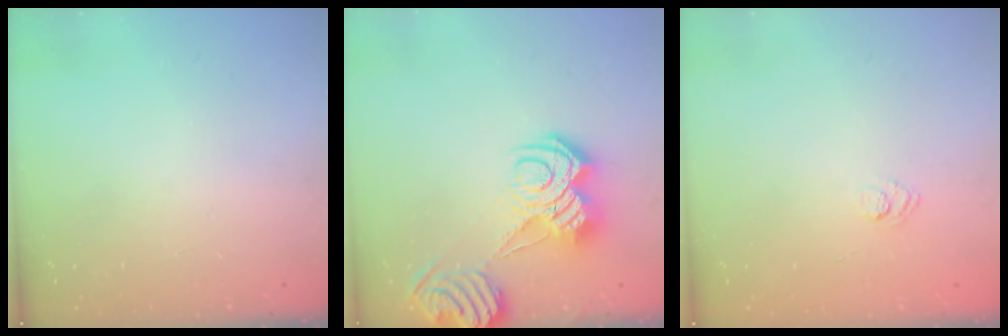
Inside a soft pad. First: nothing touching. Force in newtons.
{"total": 10.5, "press": 10.4, "slide": 0.9}
{"total": 3.3, "press": 3.1, "slide": 1.1}